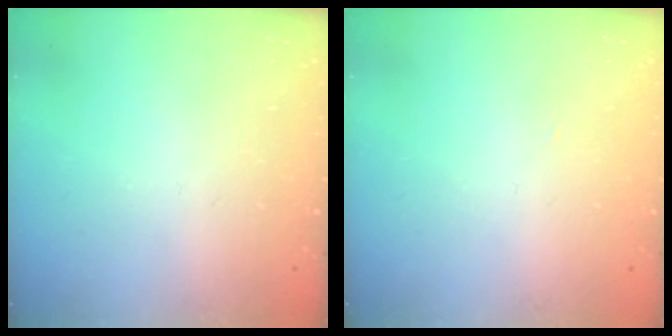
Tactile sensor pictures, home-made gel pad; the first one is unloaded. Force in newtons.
{"total": 1.1, "press": 1.1, "slide": 0.1}